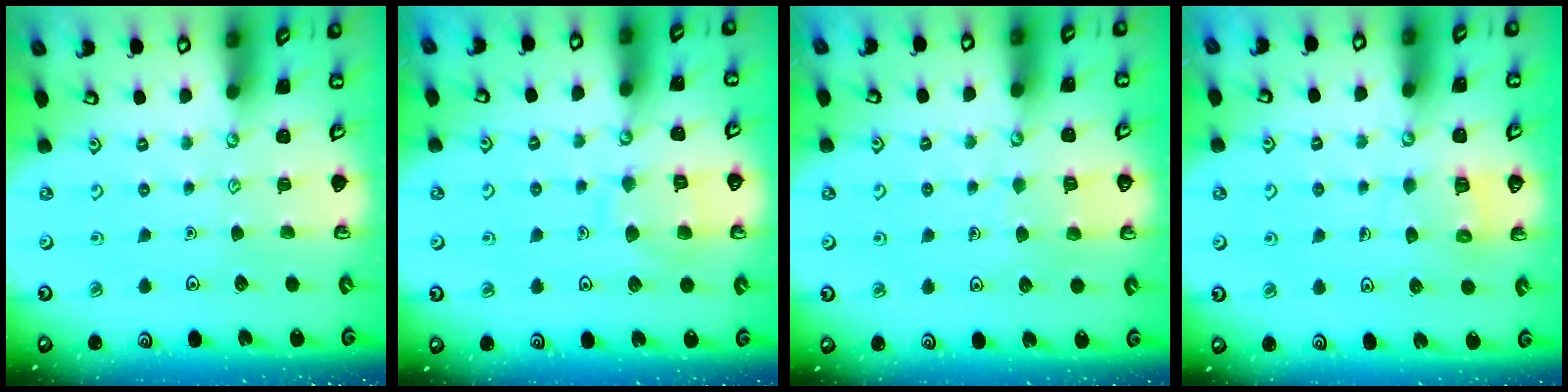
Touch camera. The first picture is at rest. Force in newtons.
{"total": 9.0, "press": 9.0, "slide": 0.8}
{"total": 4.2, "press": 4.2, "slide": 0.3}
{"total": 5.3, "press": 5.3, "slide": 0.5}